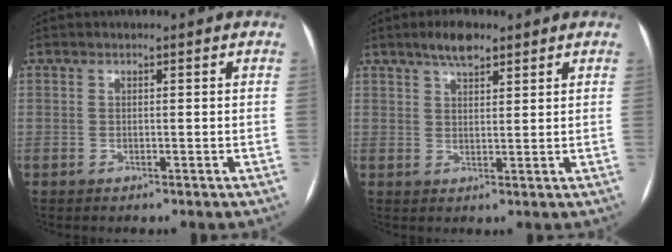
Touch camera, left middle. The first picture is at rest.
{"total": 4.3, "force": [3.1, 1.3, 2.6], "torque": [-0.048, 0.007, 0.053]}